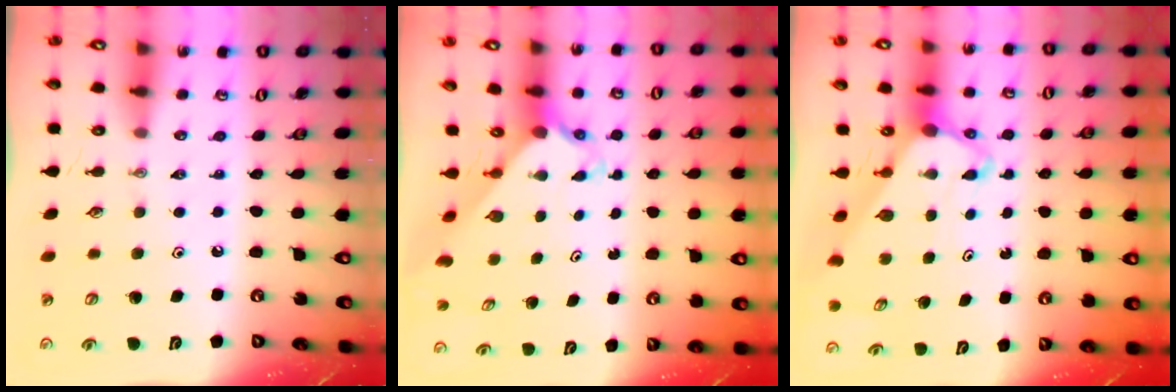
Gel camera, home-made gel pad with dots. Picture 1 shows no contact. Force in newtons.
{"total": 2.3, "press": 2.3, "slide": 0.2}
{"total": 5.1, "press": 5.1, "slide": 0.3}